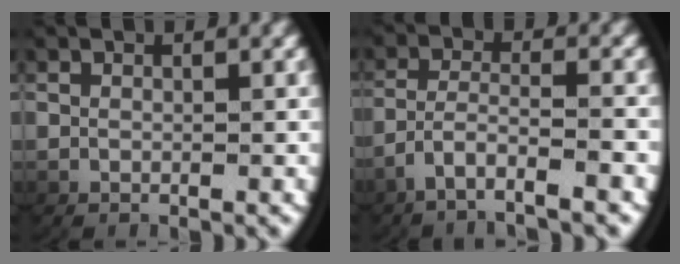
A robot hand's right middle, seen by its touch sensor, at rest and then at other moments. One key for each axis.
{"total": 4.5, "fx": -3.5, "fy": 0.9, "fz": 2.6, "tx": -0.063, "ty": -0.016, "tz": -0.050}